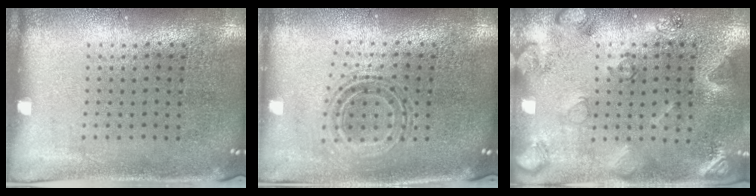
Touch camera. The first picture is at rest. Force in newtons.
{"total": 0.9, "press": 0.8, "slide": 0.3}
{"total": 2.1, "press": 2.0, "slide": 0.7}